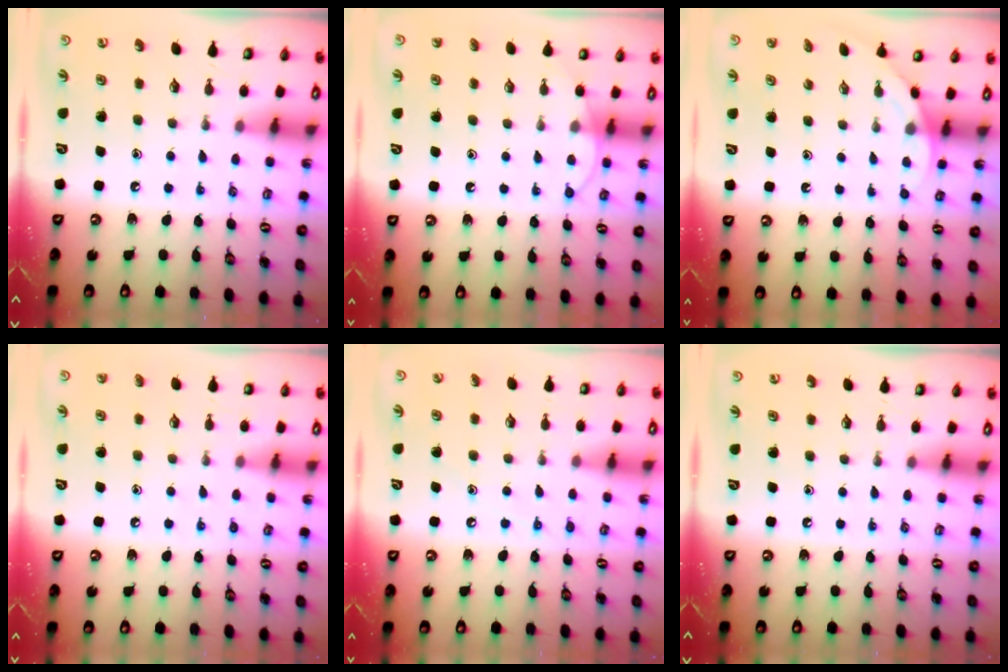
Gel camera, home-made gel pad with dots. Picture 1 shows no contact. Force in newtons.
{"total": 5.7, "press": 5.7, "slide": 0.6}
{"total": 2.0, "press": 2.0, "slide": 0.0}
{"total": 4.5, "press": 4.4, "slide": 0.7}
{"total": 5.3, "press": 5.2, "slide": 0.6}
{"total": 0.0}